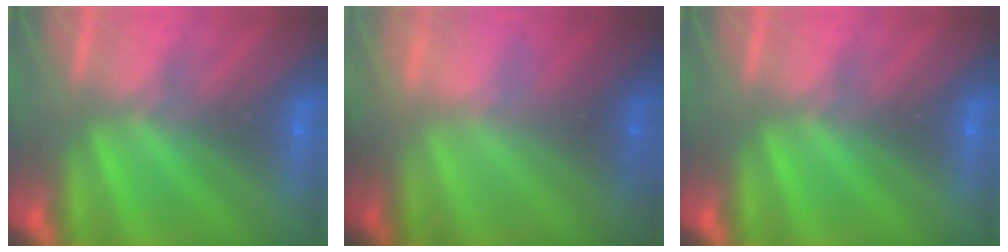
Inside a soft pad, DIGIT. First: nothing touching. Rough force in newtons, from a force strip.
{"total": 2.4}
{"total": 0.0}